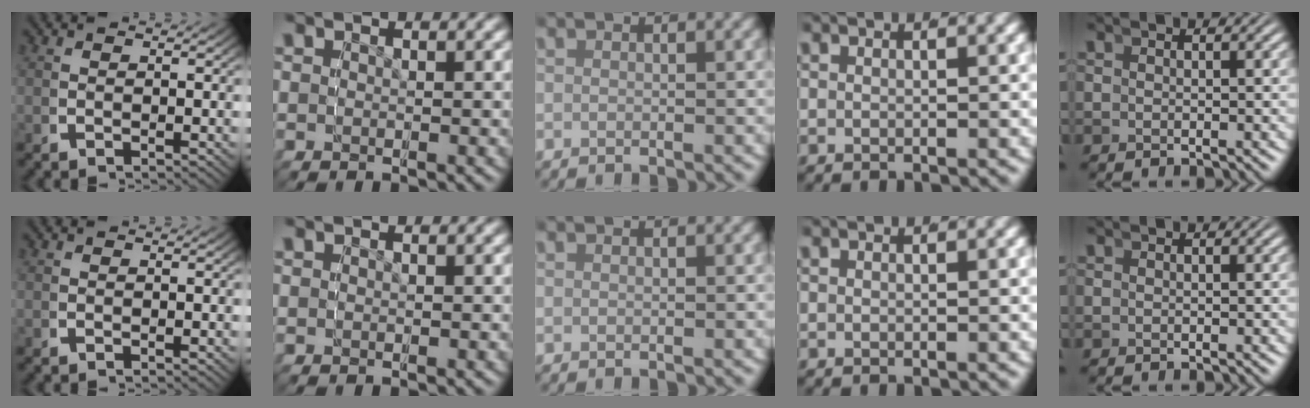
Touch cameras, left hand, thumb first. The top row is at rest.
{}